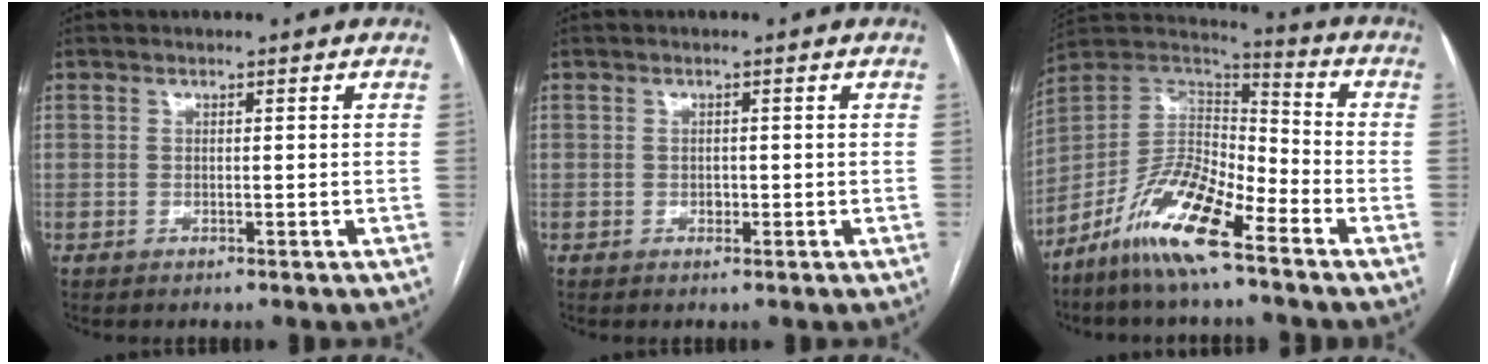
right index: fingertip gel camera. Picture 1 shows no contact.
{"total": 0.9, "force": [-0.2, 0.7, 0.6], "torque": [-0.009, 0.002, -0.003]}
{"total": 13.2, "force": [-8.5, 2.8, 9.6], "torque": [-0.183, 0.009, -0.164]}